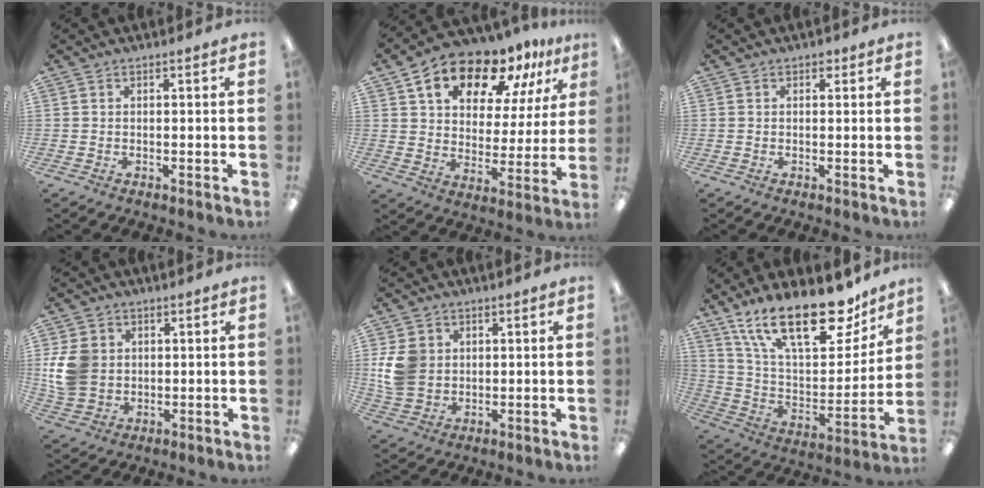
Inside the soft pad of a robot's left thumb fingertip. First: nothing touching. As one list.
[{"total": 16.3, "force": [11.7, 8.1, 8.0], "torque": [-0.127, -0.073, 0.203]}, {"total": 1.2, "force": [0.6, 0.8, 0.5], "torque": [-0.003, -0.001, 0.010]}, {"total": 10.3, "force": [1.4, 8.9, 5.1], "torque": [-0.120, 0.013, 0.029]}, {"total": 9.4, "force": [1.6, 8.1, 4.4], "torque": [-0.096, 0.013, 0.036]}, {"total": 25.2, "force": [17.1, 10.2, 15.4], "torque": [-0.253, -0.102, 0.298]}]